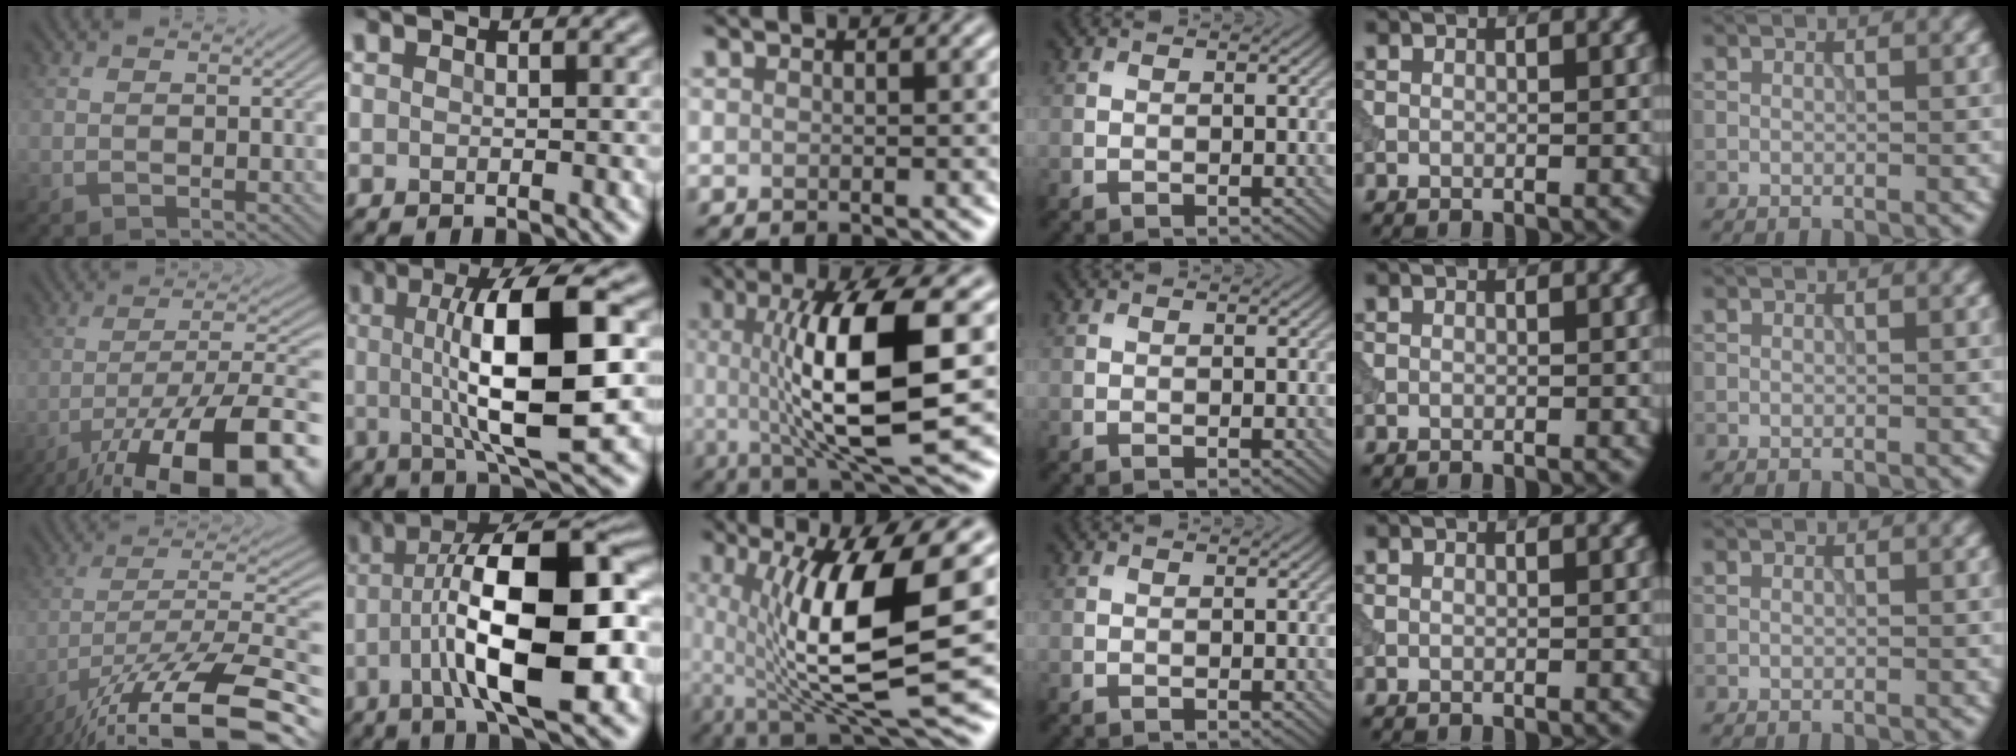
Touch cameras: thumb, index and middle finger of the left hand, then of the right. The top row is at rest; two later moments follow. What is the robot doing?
{"motion": "dispense", "object": "syringe"}